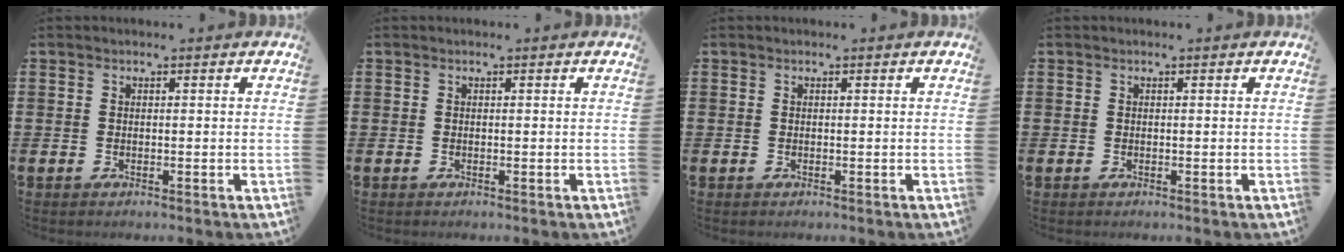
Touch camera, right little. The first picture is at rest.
{"total": 0.0}
{"total": 0.0}
{"total": 0.0}